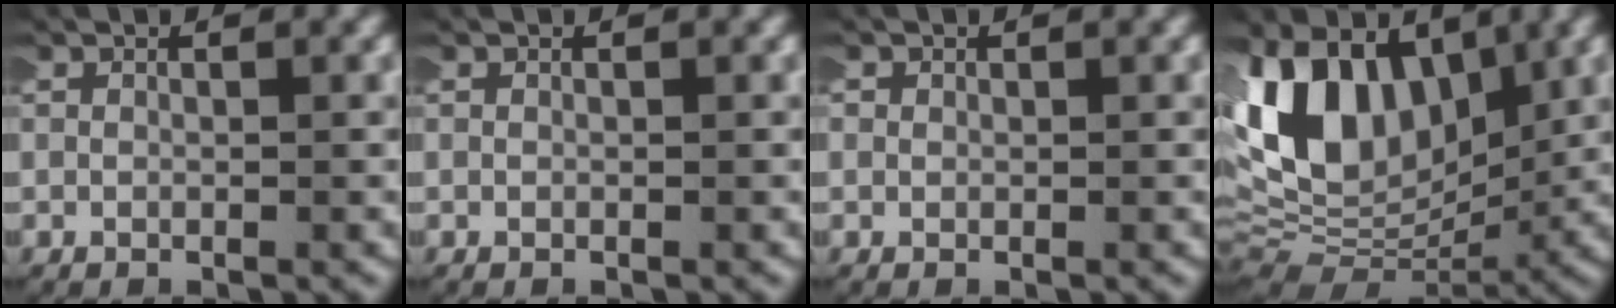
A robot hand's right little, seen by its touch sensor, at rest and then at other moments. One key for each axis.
{"total": 0.0}
{"total": 0.7, "fx": 0.0, "fy": 0.7, "fz": 0.0, "tx": -0.001, "ty": 0.000, "tz": -0.003}
{"total": 13.6, "fx": 3.8, "fy": 9.1, "fz": 9.4, "tx": -0.200, "ty": -0.004, "tz": 0.067}